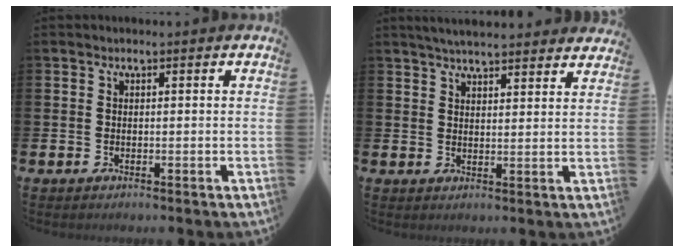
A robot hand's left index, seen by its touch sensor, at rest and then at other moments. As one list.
[{"total": 4.4, "force": [4.2, 0.3, 1.0], "torque": [-0.020, -0.019, 0.076]}]